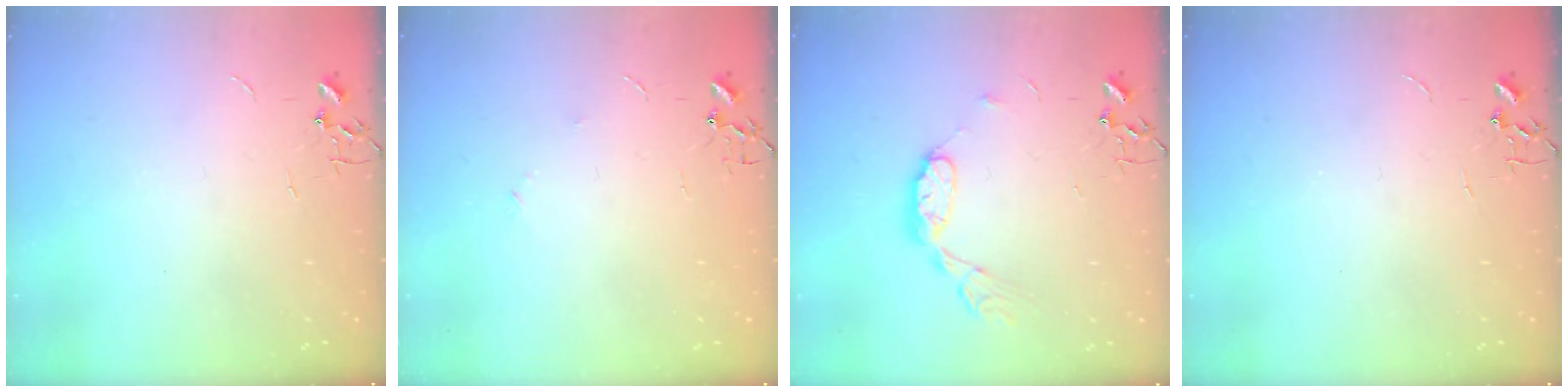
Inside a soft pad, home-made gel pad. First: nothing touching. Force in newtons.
{"total": 4.1, "press": 4.0, "slide": 0.5}
{"total": 8.7, "press": 8.7, "slide": 0.1}
{"total": 0.0}